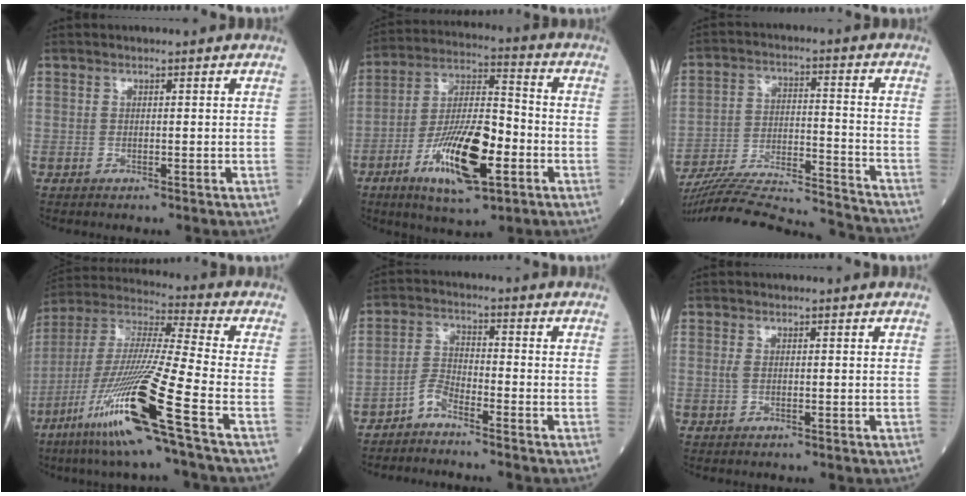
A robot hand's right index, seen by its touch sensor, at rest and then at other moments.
{"total": 15.2, "force": [-6.0, 3.9, 13.4], "torque": [-0.255, -0.006, -0.101]}
{"total": 23.4, "force": [-22.2, 1.2, 7.2], "torque": [-0.131, -0.013, -0.336]}
{"total": 19.9, "force": [-9.7, -1.1, 17.4], "torque": [-0.382, -0.049, -0.193]}
{"total": 3.4, "force": [-3.0, 0.6, 1.4], "torque": [-0.031, -0.005, -0.065]}
{"total": 0.8, "force": [-0.1, 0.3, 0.8], "torque": [-0.020, 0.000, -0.004]}